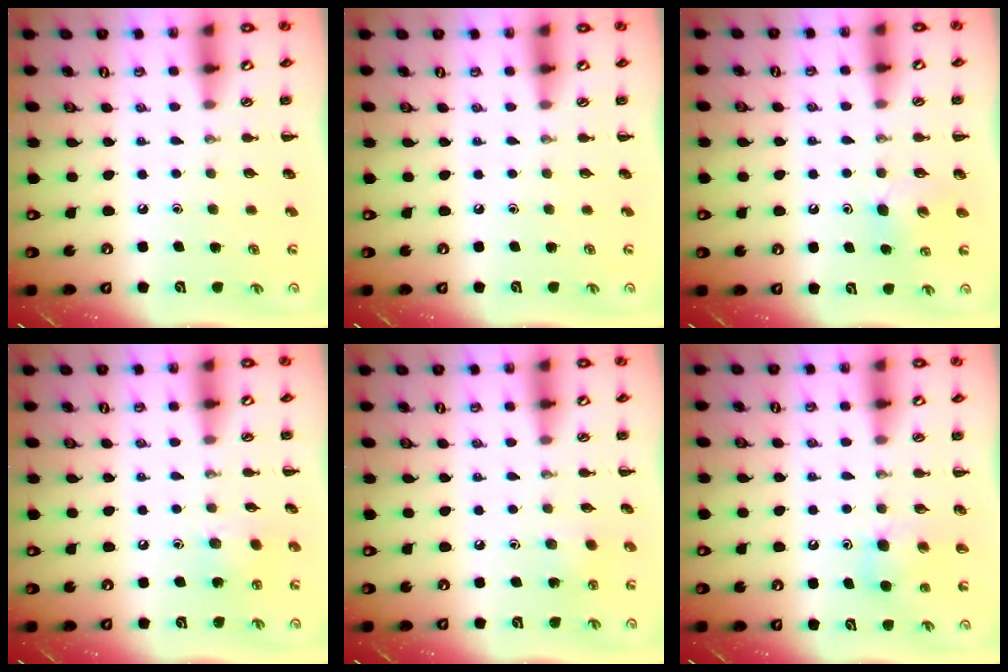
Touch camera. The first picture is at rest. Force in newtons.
{"total": 0.0}
{"total": 5.0, "press": 4.8, "slide": 1.4}
{"total": 6.3, "press": 6.2, "slide": 1.0}
{"total": 3.5, "press": 3.3, "slide": 1.0}
{"total": 5.1, "press": 5.0, "slide": 1.1}